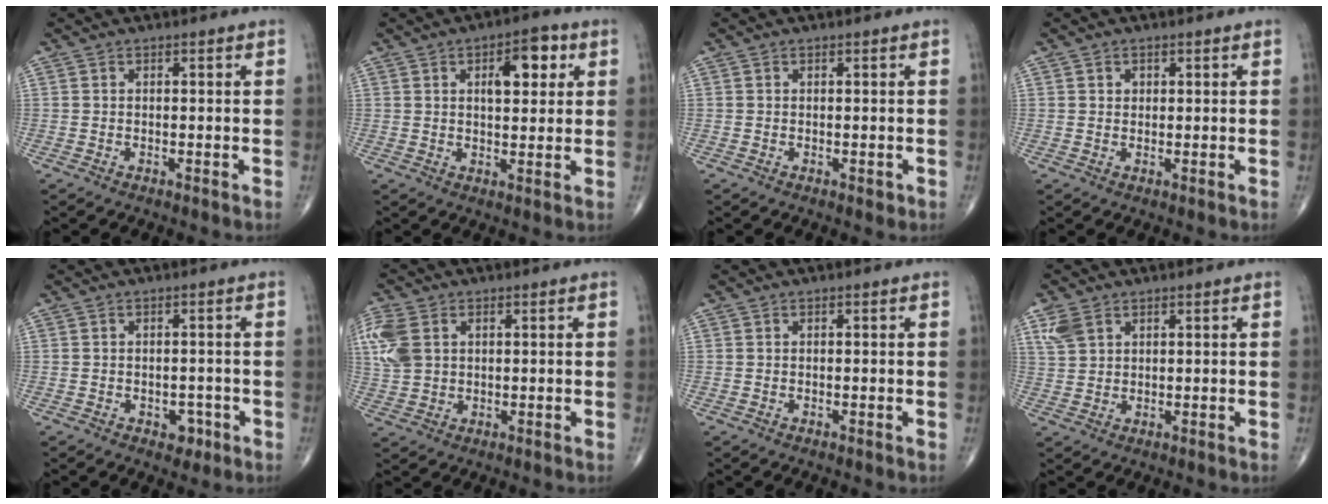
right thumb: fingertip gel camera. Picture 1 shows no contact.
{"total": 8.2, "force": [2.8, 3.9, 6.6], "torque": [-0.071, -0.001, 0.038]}
{"total": 0.8, "force": [-0.1, 0.5, 0.5], "torque": [-0.001, 0.000, 0.000]}
{"total": 1.3, "force": [0.5, 1.1, 0.5], "torque": [0.003, -0.002, 0.006]}
{"total": 2.7, "force": [-1.2, 1.9, 1.5], "torque": [-0.001, 0.005, -0.014]}
{"total": 8.5, "force": [2.4, 5.9, 5.6], "torque": [-0.141, 0.004, 0.053]}
{"total": 0.0}
{"total": 4.2, "force": [2.4, 2.6, 2.2], "torque": [-0.044, -0.002, 0.057]}